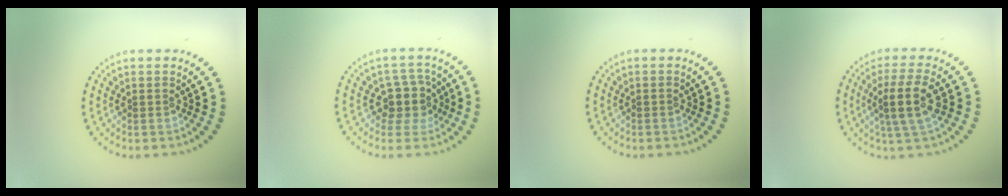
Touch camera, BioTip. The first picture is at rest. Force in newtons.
{"total": 3.0, "press": 2.6, "slide": 1.5}
{"total": 0.0}
{"total": 4.5, "press": 4.2, "slide": 1.8}